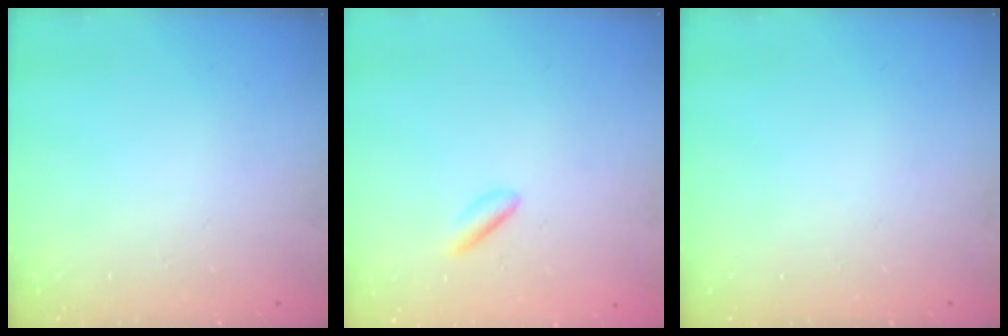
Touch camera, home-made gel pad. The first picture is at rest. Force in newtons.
{"total": 1.5, "press": 1.3, "slide": 0.7}
{"total": 0.0}